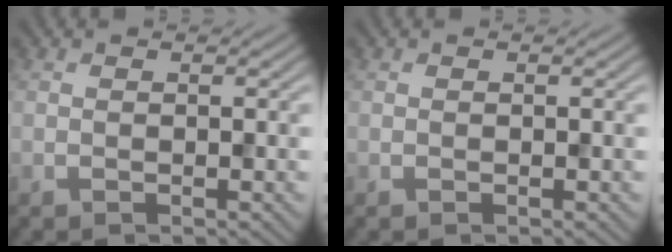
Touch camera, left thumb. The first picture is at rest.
{"total": 0.0}